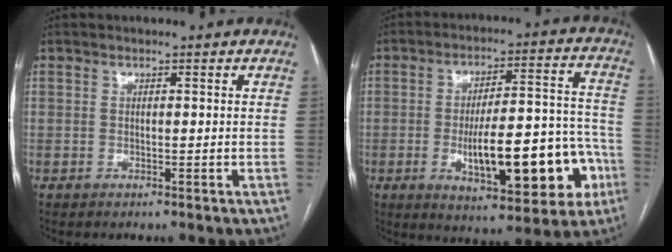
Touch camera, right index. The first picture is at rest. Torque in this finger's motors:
{"motor_torque": [1.16, -0.91, 1.05, 0.21]}